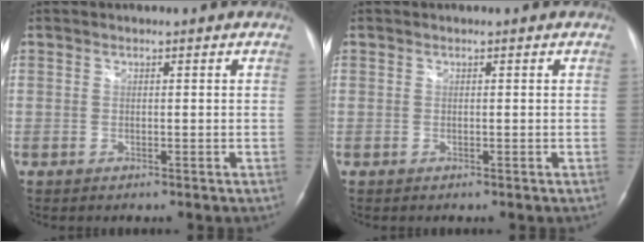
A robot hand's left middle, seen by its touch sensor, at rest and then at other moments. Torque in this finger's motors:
{"motor_torque": [0.00, 0.00, 0.00, 0.00]}